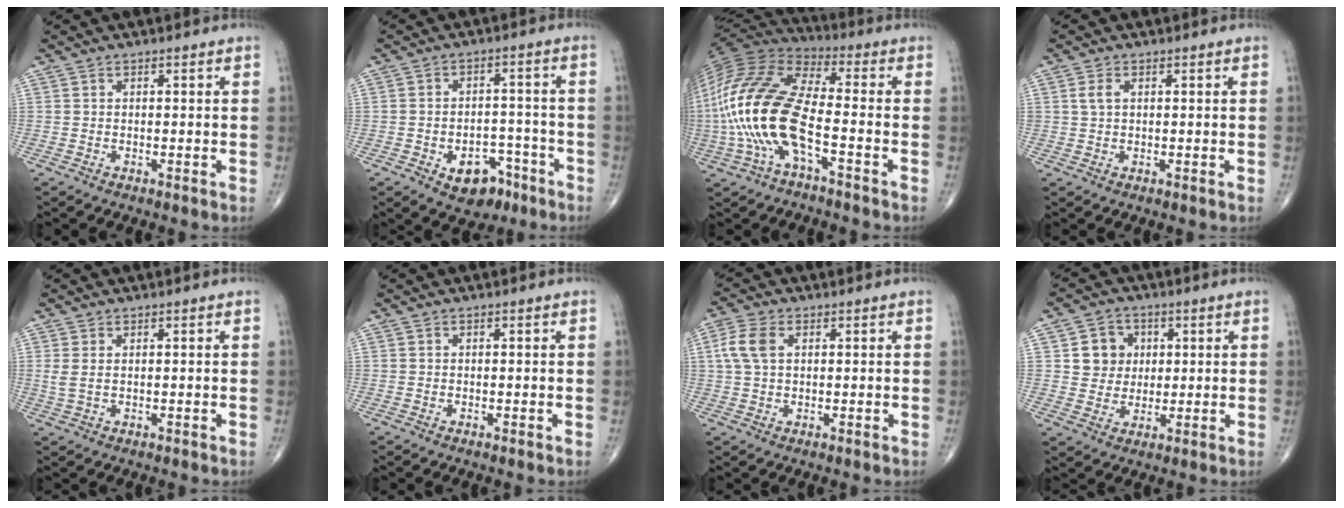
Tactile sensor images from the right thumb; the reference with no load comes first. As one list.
[{"total": 8.7, "force": [-4.6, 5.7, 4.7], "torque": [-0.037, 0.039, -0.058]}, {"total": 20.7, "force": [-4.9, 8.0, 18.5], "torque": [-0.416, 0.030, -0.093]}, {"total": 2.3, "force": [0.7, 1.4, 1.6], "torque": [-0.033, 0.004, 0.015]}, {"total": 2.3, "force": [0.5, 1.0, 1.9], "torque": [-0.052, 0.006, 0.018]}, {"total": 0.0}, {"total": 5.6, "force": [1.4, 3.4, 4.2], "torque": [-0.103, 0.011, 0.027]}, {"total": 7.0, "force": [1.7, 6.4, 2.3], "torque": [-0.004, -0.001, 0.029]}]